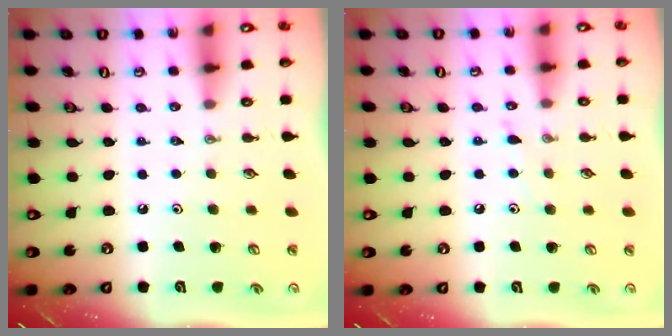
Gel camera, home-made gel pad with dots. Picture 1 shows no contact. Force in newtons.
{"total": 5.3, "press": 5.3, "slide": 0.7}